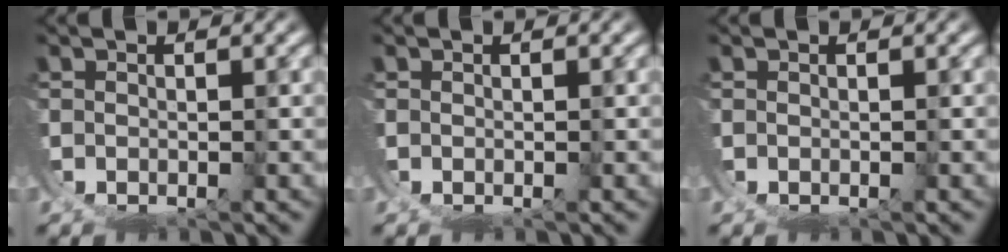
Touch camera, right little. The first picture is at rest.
{"total": 0.0}
{"total": 0.0}